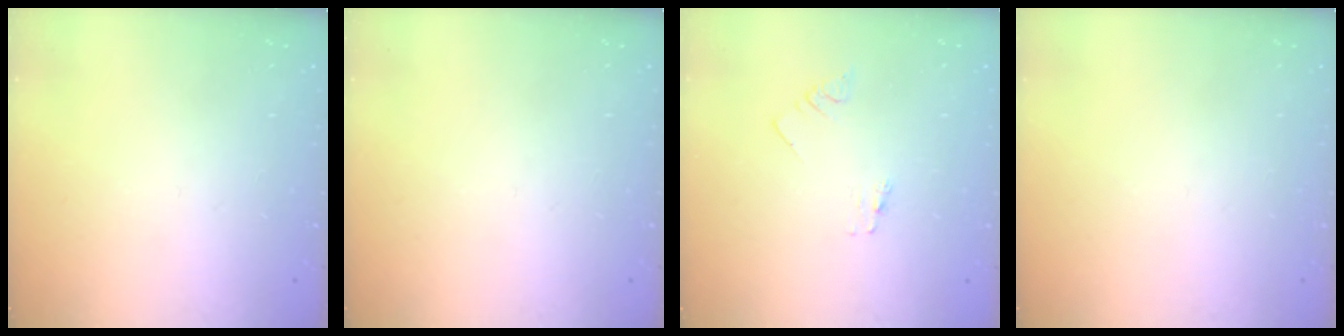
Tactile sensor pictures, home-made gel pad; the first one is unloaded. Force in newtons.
{"total": 0.0}
{"total": 0.0}
{"total": 0.0}